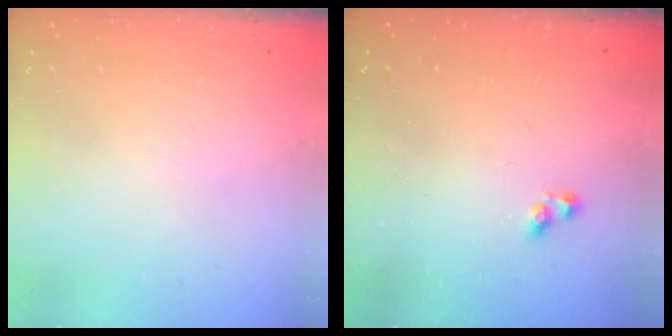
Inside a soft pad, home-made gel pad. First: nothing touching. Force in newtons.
{"total": 2.9, "press": 2.9, "slide": 0.6}